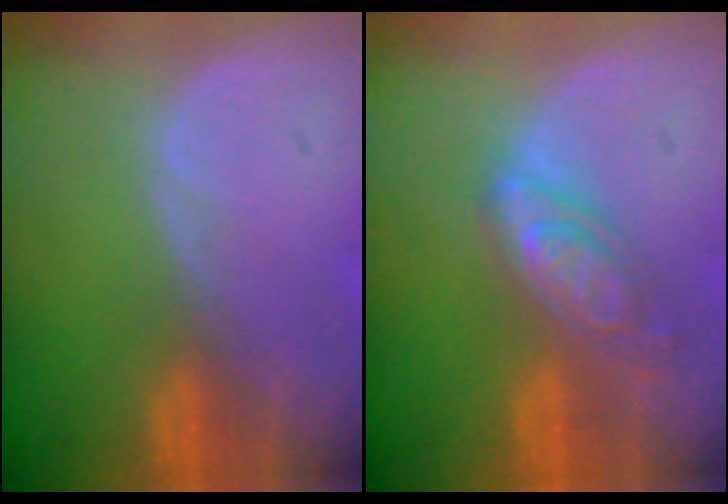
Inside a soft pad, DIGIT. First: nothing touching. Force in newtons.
{"total": 6.4, "press": 5.7, "slide": 3.0}